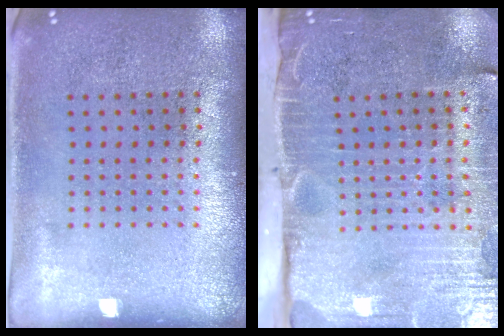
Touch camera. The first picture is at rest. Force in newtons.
{"total": 4.8, "press": 4.0, "slide": 2.7}